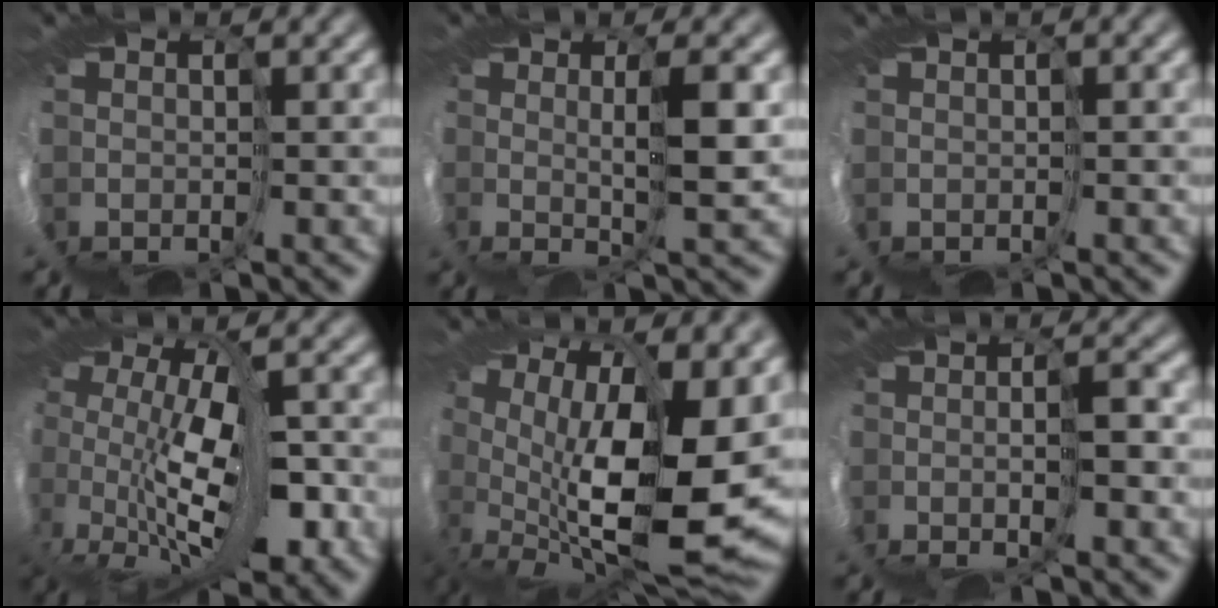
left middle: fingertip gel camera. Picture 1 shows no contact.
{"total": 3.7, "force": [1.7, -1.4, 3.0], "torque": [-0.060, -0.006, 0.025]}
{"total": 0.6, "force": [-0.3, -0.5, 0.3], "torque": [0.002, -0.003, 0.001]}
{"total": 7.7, "force": [0.3, 3.0, 7.0], "torque": [-0.154, -0.017, 0.013]}
{"total": 10.8, "force": [1.2, 3.3, 10.2], "torque": [-0.177, -0.032, 0.036]}
{"total": 2.4, "force": [-0.3, -1.4, 1.9], "torque": [-0.036, -0.005, -0.011]}